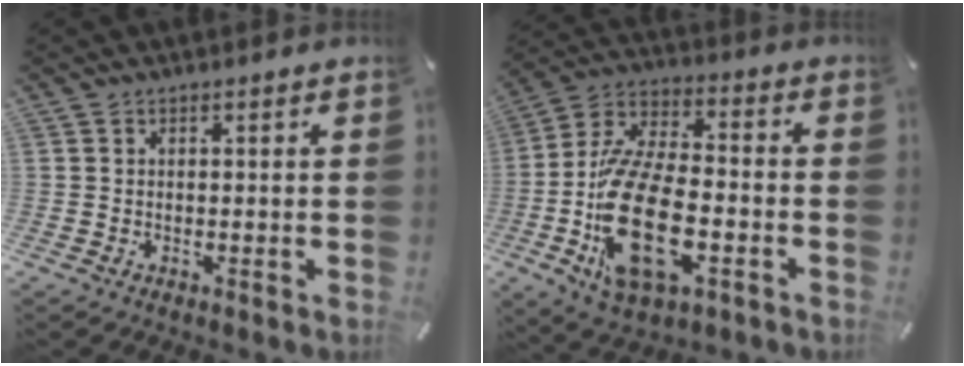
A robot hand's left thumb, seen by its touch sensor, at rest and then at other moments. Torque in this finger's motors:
{"motor_torque": [1.92, 3.09, 1.66, 1.11, 0.54]}